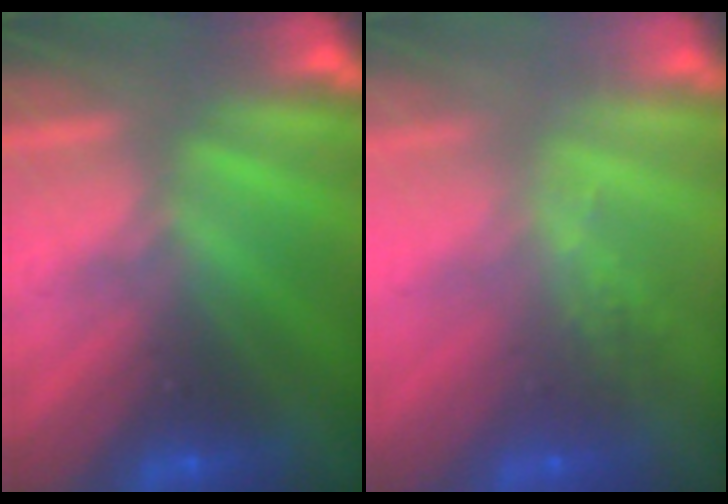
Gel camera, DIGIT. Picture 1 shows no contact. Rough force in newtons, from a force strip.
{"total": 2.5}